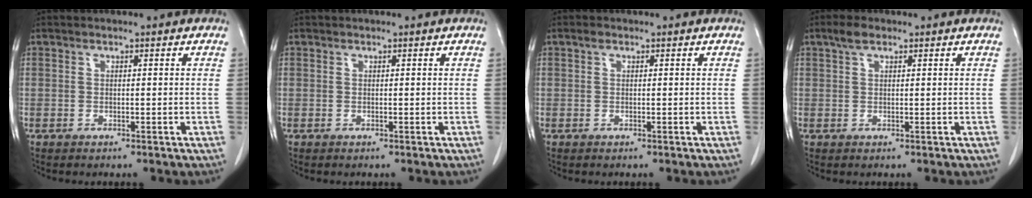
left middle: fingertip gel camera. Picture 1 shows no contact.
{"total": 0.0}
{"total": 0.6, "force": [0.3, 0.4, 0.3], "torque": [-0.005, 0.005, 0.004]}
{"total": 2.1, "force": [1.4, 0.9, 1.3], "torque": [-0.030, 0.010, 0.027]}